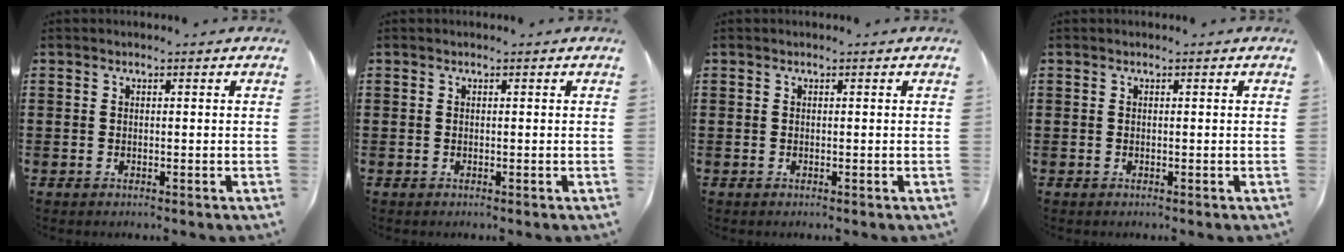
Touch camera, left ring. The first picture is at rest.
{"total": 0.0}
{"total": 0.0}
{"total": 0.0}